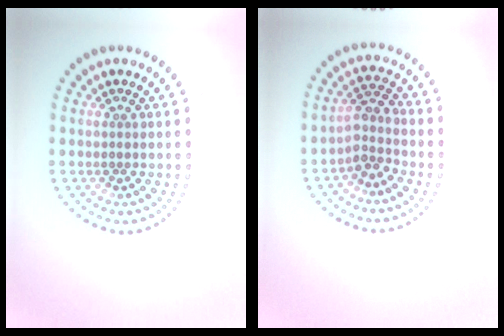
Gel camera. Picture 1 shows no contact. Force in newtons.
{"total": 2.3, "press": 1.9, "slide": 1.4}